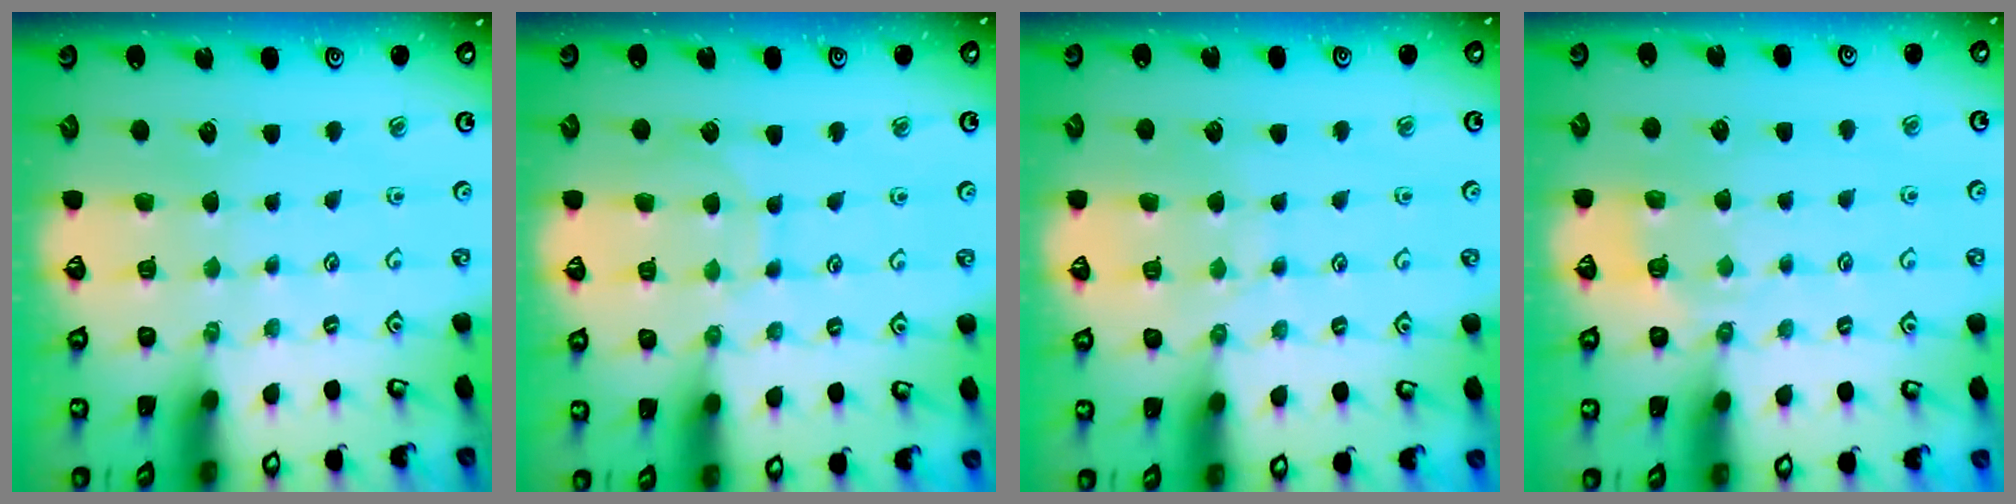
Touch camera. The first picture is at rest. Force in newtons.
{"total": 6.2, "press": 6.1, "slide": 0.5}
{"total": 5.7, "press": 5.7, "slide": 0.6}
{"total": 3.0, "press": 2.5, "slide": 1.6}